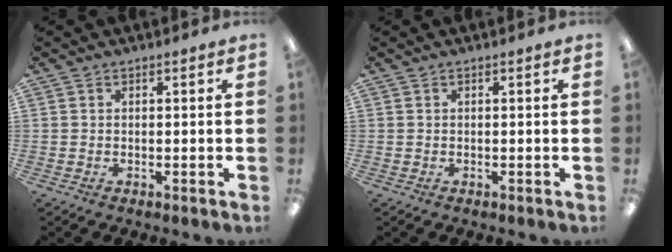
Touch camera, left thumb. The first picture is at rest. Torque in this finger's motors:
{"motor_torque": [0.00, 0.00, 0.01, -0.01, 0.00]}